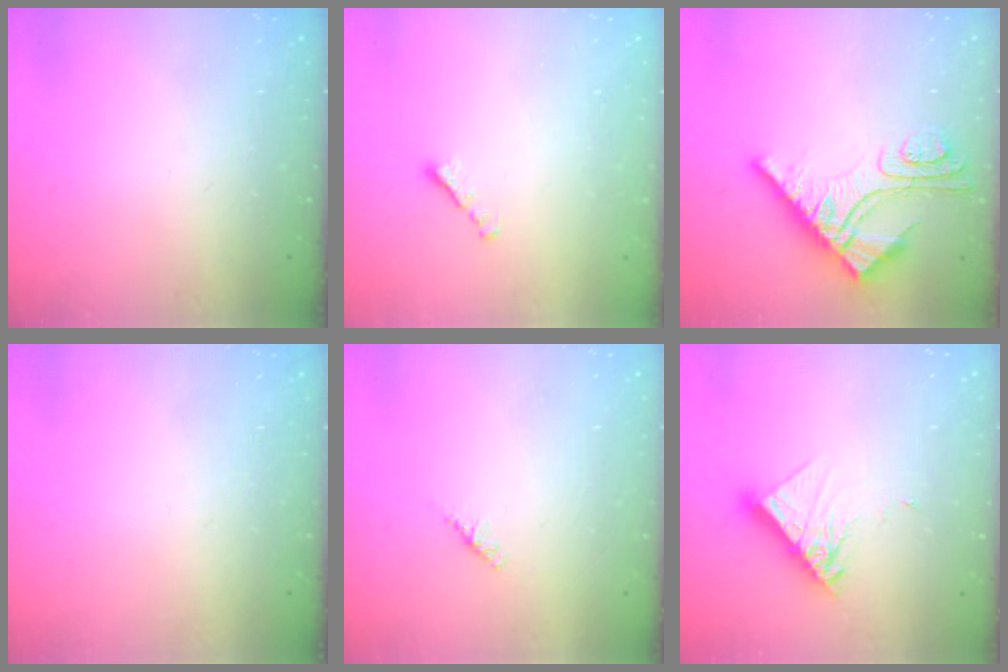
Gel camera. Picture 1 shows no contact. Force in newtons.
{"total": 1.5, "press": 1.4, "slide": 0.5}
{"total": 11.3, "press": 11.2, "slide": 1.2}
{"total": 0.0}
{"total": 1.8, "press": 1.7, "slide": 0.6}
{"total": 10.2, "press": 10.2, "slide": 0.3}